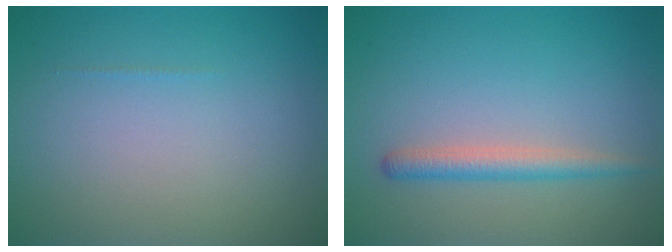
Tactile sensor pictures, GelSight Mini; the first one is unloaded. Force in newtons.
{"total": 2.2, "press": 2.2, "slide": 0.0}